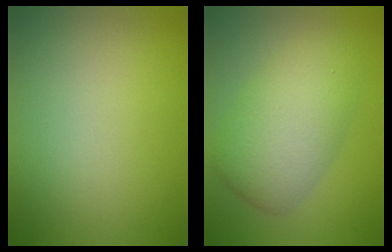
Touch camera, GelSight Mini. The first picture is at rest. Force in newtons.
{"total": 5.9, "press": 5.9, "slide": 0.1}